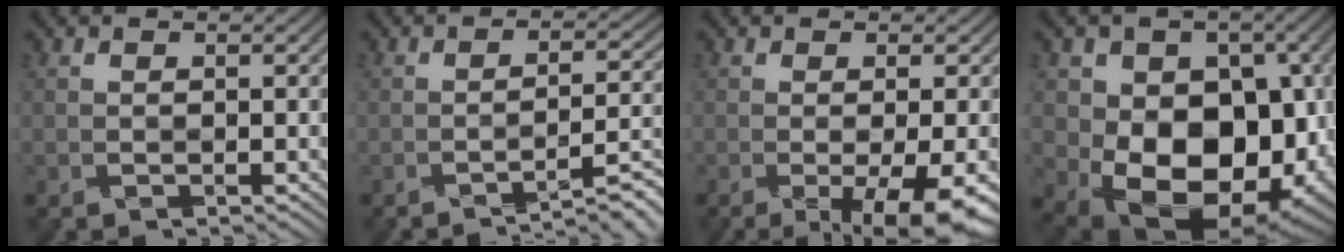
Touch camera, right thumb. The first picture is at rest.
{"total": 5.4, "force": [-3.5, 0.8, 4.1], "torque": [-0.052, 0.008, -0.067]}
{"total": 6.2, "force": [-2.4, 1.0, 5.6], "torque": [-0.081, 0.001, -0.036]}
{"total": 15.0, "force": [-2.3, 10.9, 10.0], "torque": [-0.140, -0.044, -0.025]}